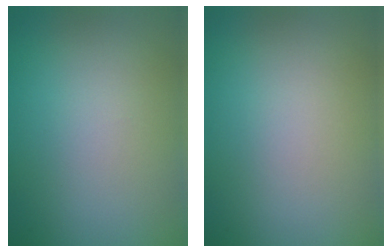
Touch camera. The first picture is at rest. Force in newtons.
{"total": 0.0}